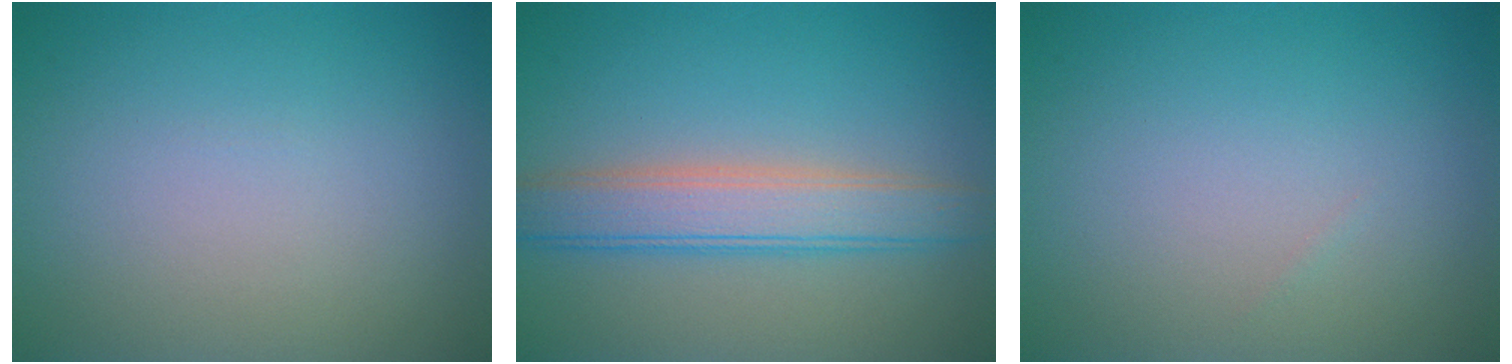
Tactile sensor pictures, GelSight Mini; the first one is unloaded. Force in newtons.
{"total": 4.7, "press": 4.7, "slide": 0.2}
{"total": 0.0}